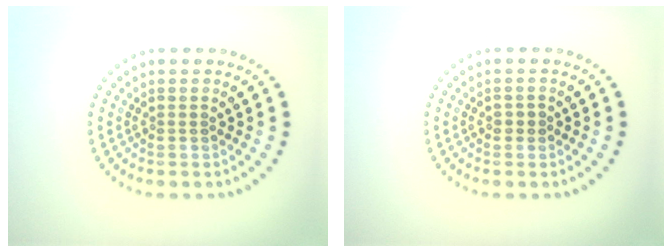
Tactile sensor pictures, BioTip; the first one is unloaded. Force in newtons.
{"total": 0.9, "press": 0.9, "slide": 0.1}